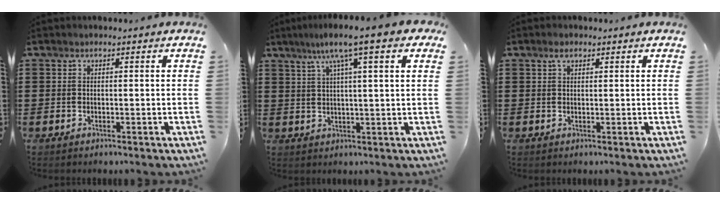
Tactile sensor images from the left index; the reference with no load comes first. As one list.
[{"total": 8.1, "force": [4.6, 0.5, 6.6], "torque": [-0.143, 0.001, 0.075]}, {"total": 1.4, "force": [0.8, 0.7, 0.9], "torque": [-0.020, 0.004, 0.014]}]